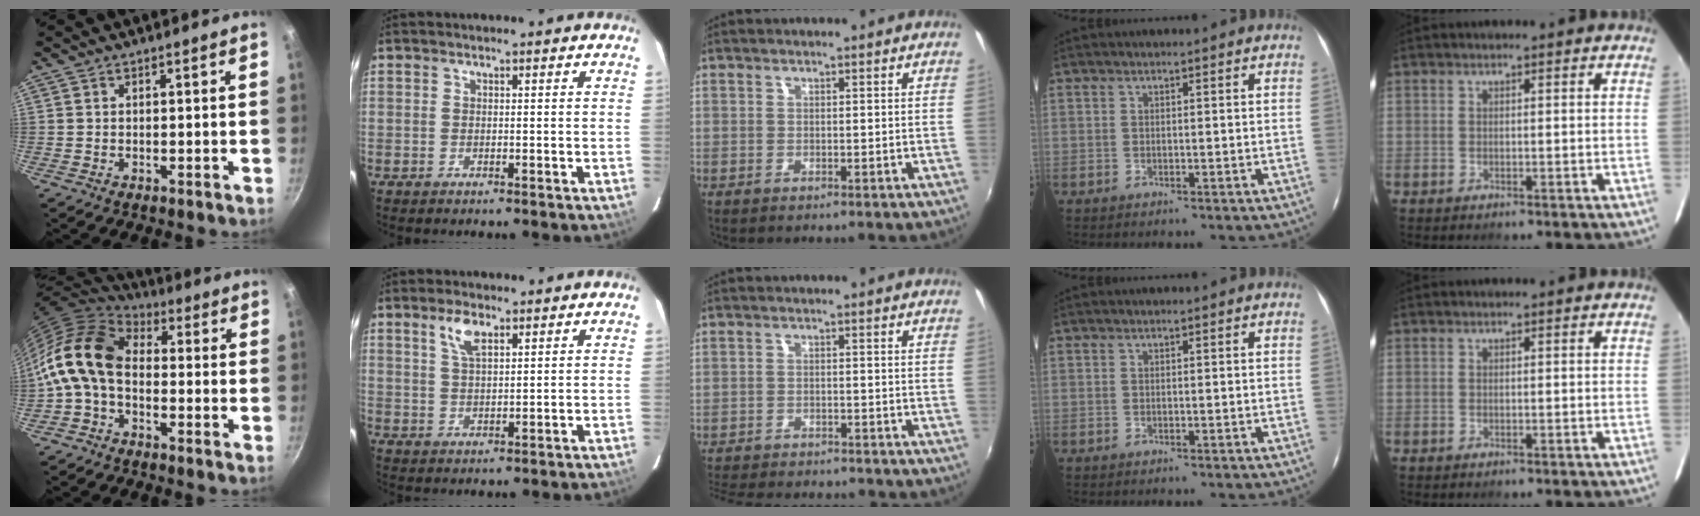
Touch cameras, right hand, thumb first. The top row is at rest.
{"thumb": {"total": 14.5, "force": [-0.9, 9.8, 10.7], "torque": [-0.201, 0.031, -0.039]}, "index": {"total": 4.6, "force": [2.6, 1.8, 3.3], "torque": [-0.064, 0.006, 0.052]}, "middle": {"total": 13.6, "force": [-12.1, 3.3, 5.2], "torque": [-0.122, -0.015, -0.179]}}